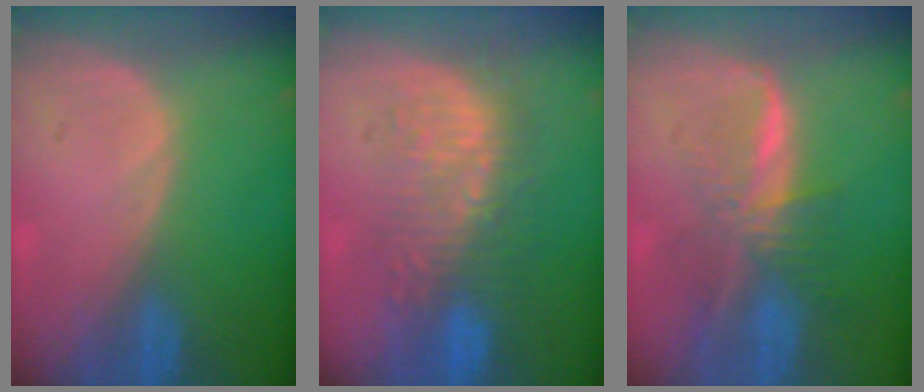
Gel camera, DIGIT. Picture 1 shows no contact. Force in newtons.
{"total": 9.2, "press": 8.7, "slide": 2.7}
{"total": 8.0, "press": 6.7, "slide": 4.3}